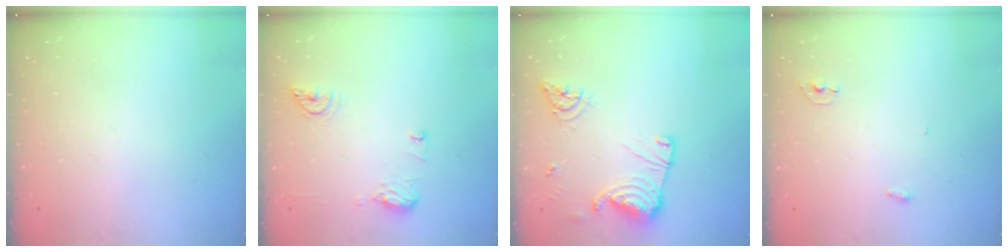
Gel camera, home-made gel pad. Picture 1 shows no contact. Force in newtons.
{"total": 12.8, "press": 10.6, "slide": 7.2}
{"total": 15.0, "press": 14.9, "slide": 1.5}
{"total": 5.6, "press": 3.9, "slide": 4.1}